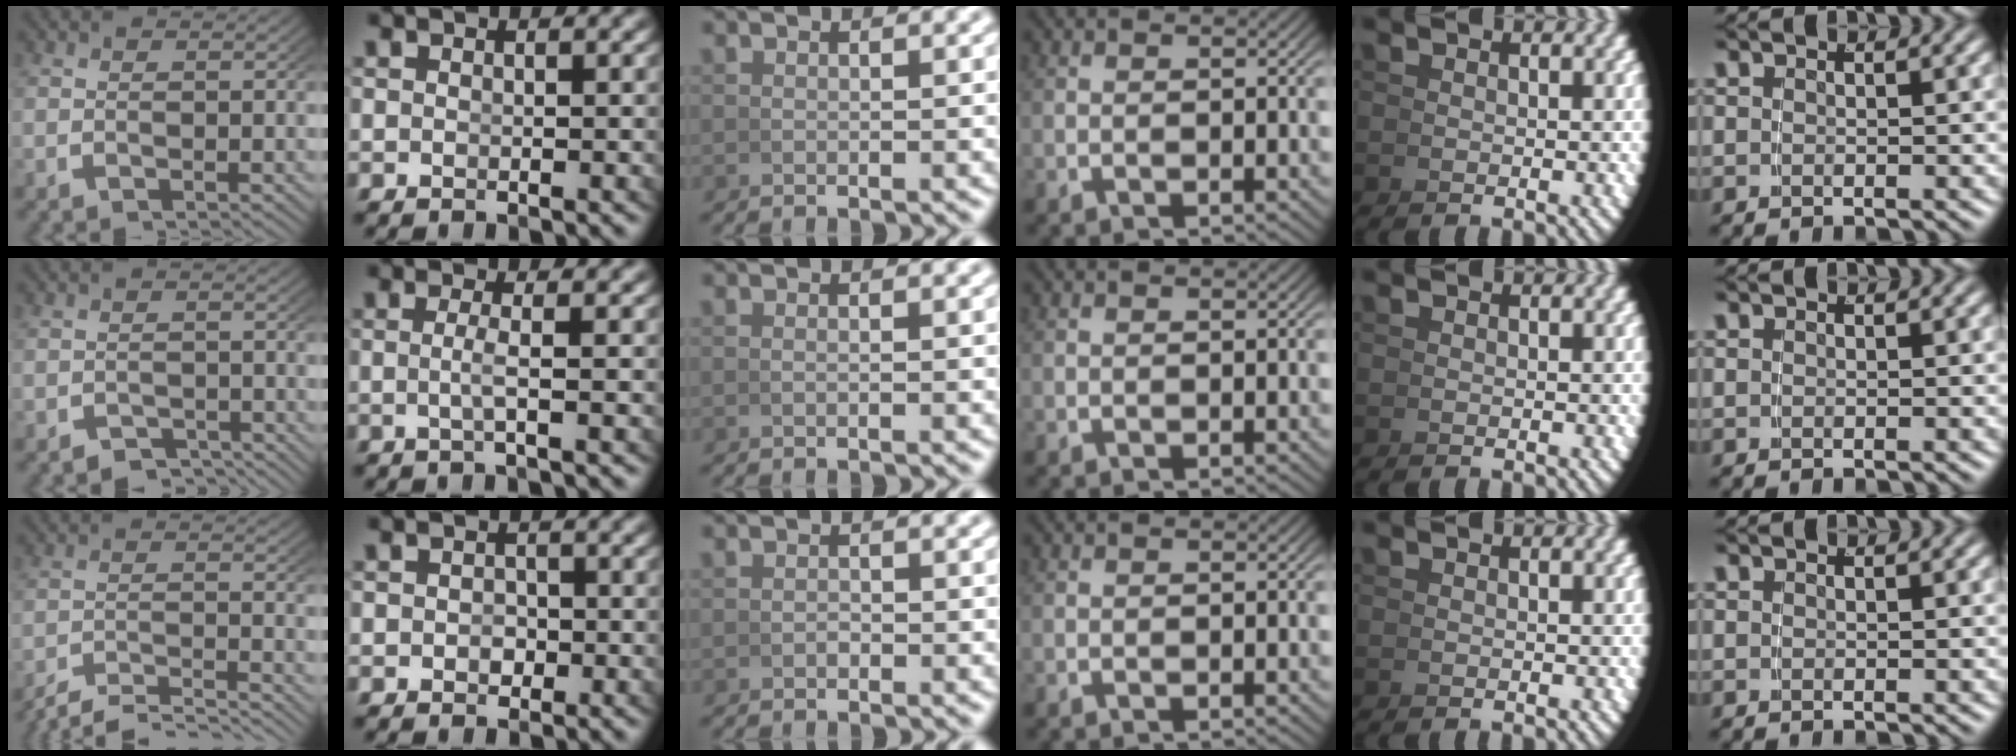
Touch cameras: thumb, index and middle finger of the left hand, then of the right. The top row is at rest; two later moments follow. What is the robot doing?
{"motion": "grasp_and_lifting", "object": "whiteboard"}